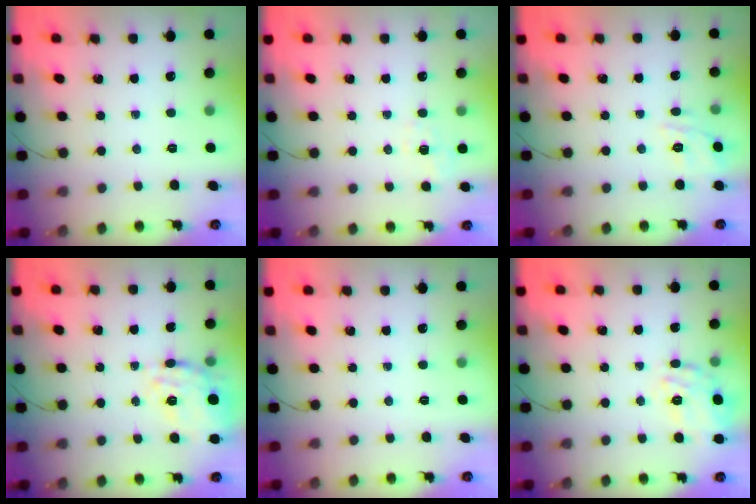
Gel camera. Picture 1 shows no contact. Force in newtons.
{"total": 3.8, "press": 3.4, "slide": 1.6}
{"total": 9.8, "press": 9.6, "slide": 1.7}
{"total": 12.5, "press": 12.3, "slide": 2.0}
{"total": 0.0}
{"total": 17.1, "press": 17.1, "slide": 1.1}